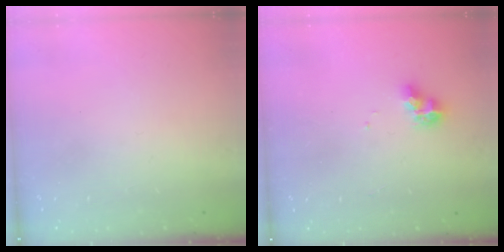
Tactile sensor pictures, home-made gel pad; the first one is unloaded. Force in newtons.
{"total": 7.4, "press": 7.3, "slide": 1.0}